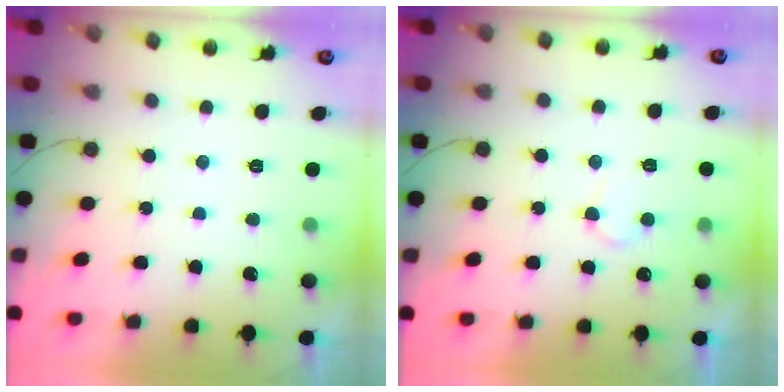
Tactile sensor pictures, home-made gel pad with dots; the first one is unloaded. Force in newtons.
{"total": 5.1, "press": 5.1, "slide": 0.4}